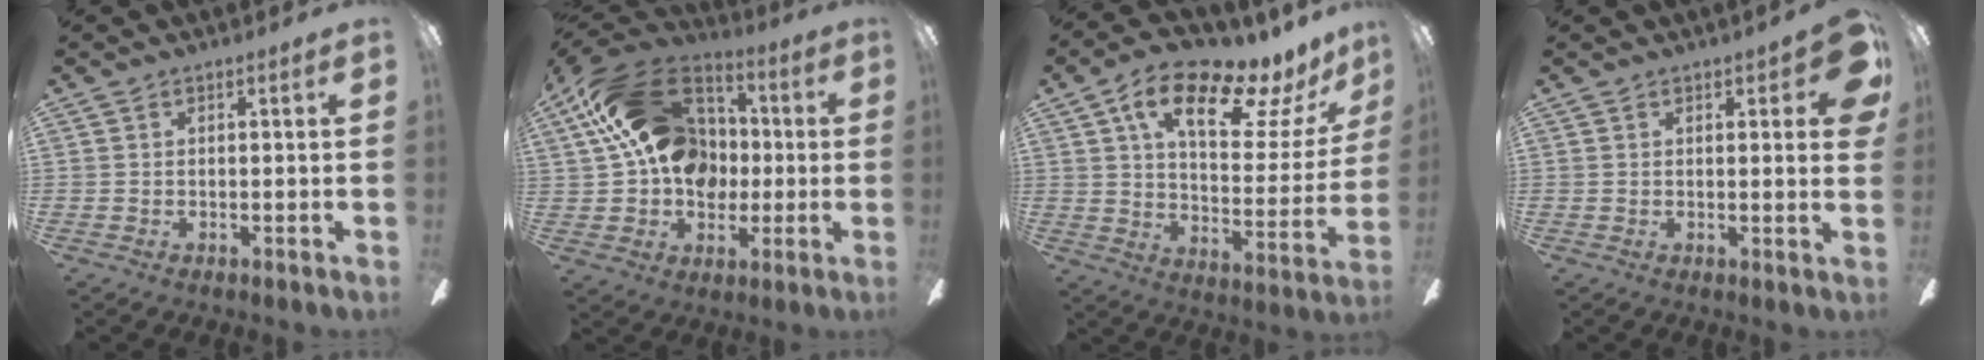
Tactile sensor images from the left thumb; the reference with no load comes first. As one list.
[{"total": 24.8, "force": [4.3, 18.4, 16.0], "torque": [-0.282, 0.011, 0.083]}, {"total": 18.6, "force": [11.8, 7.0, 12.5], "torque": [-0.202, -0.061, 0.193]}, {"total": 6.7, "force": [2.9, 2.2, 5.7], "torque": [-0.059, -0.012, 0.042]}]